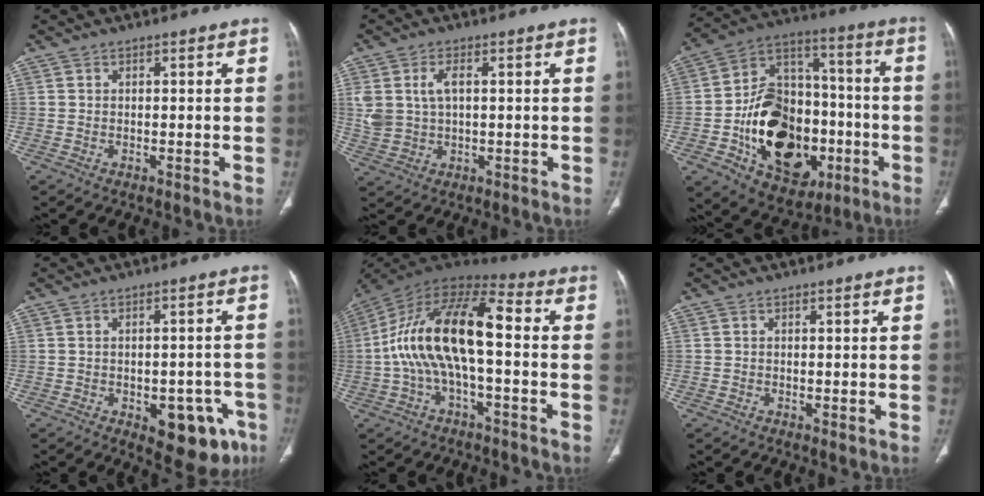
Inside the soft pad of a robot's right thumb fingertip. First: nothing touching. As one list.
[{"total": 6.2, "force": [1.4, 3.7, 4.8], "torque": [-0.100, 0.004, 0.034]}, {"total": 27.9, "force": [-7.1, 18.9, 19.2], "torque": [-0.284, 0.043, -0.091]}, {"total": 11.9, "force": [-5.4, 6.1, 8.6], "torque": [-0.071, 0.022, -0.058]}, {"total": 17.5, "force": [-1.0, 7.4, 15.8], "torque": [-0.305, 0.053, -0.026]}, {"total": 0.8, "force": [-0.3, 0.4, 0.6], "torque": [-0.008, -0.003, -0.003]}]